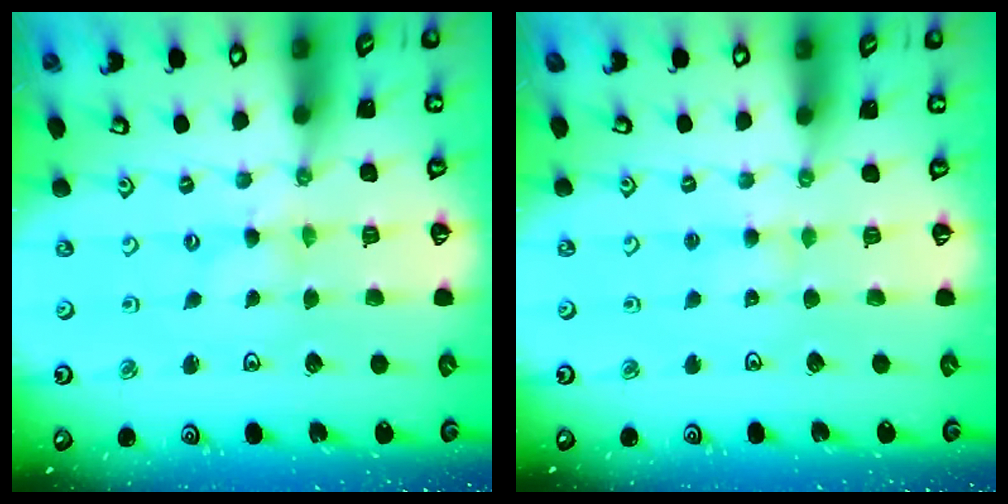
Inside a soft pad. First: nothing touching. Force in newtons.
{"total": 3.0, "press": 3.0, "slide": 0.3}